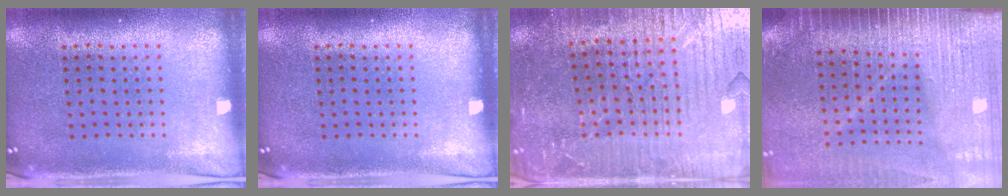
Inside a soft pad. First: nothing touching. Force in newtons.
{"total": 0.0}
{"total": 4.1, "press": 3.9, "slide": 1.1}
{"total": 3.9, "press": 3.4, "slide": 1.9}